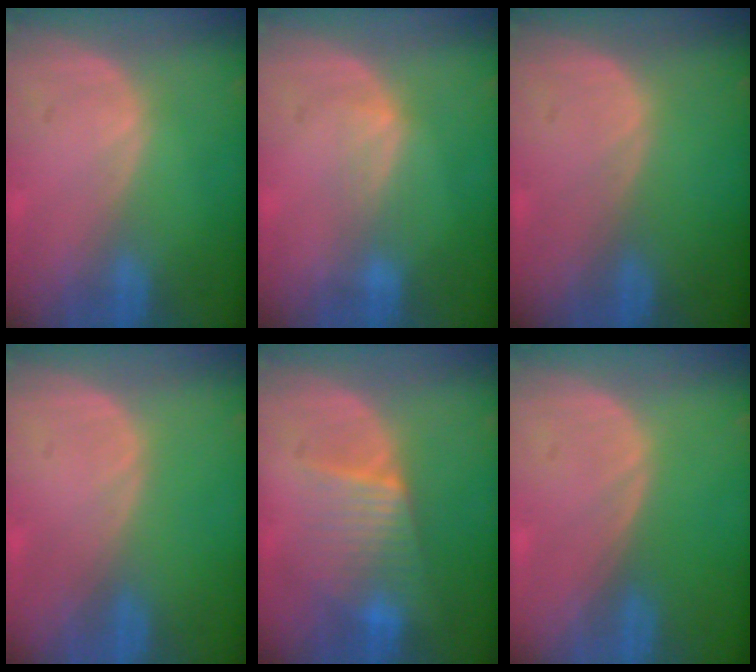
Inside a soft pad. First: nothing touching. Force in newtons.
{"total": 2.4, "press": 2.4, "slide": 0.4}
{"total": 0.0}
{"total": 0.0}
{"total": 6.3, "press": 6.3, "slide": 0.7}
{"total": 0.0}